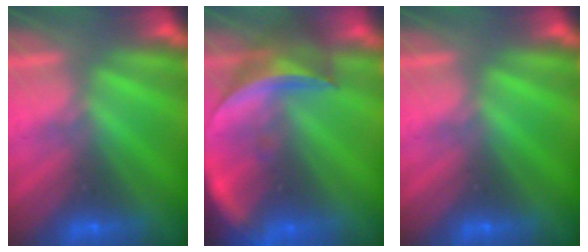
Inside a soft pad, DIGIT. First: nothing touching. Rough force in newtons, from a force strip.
{"total": 9.4}
{"total": 0.0}